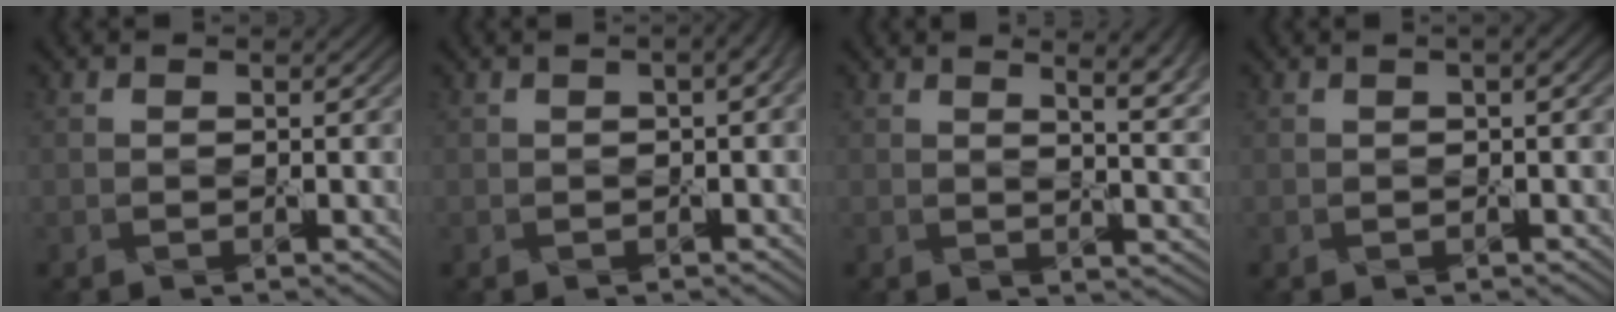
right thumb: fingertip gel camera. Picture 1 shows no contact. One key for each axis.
{"total": 3.7, "fx": 0.7, "fy": 1.5, "fz": 3.3, "tx": -0.038, "ty": 0.004, "tz": 0.010}
{"total": 8.3, "fx": 3.8, "fy": 3.0, "fz": 6.8, "tx": -0.067, "ty": 0.021, "tz": 0.042}
{"total": 1.9, "fx": 0.5, "fy": 0.4, "fz": 1.7, "tx": -0.026, "ty": 0.009, "tz": 0.004}